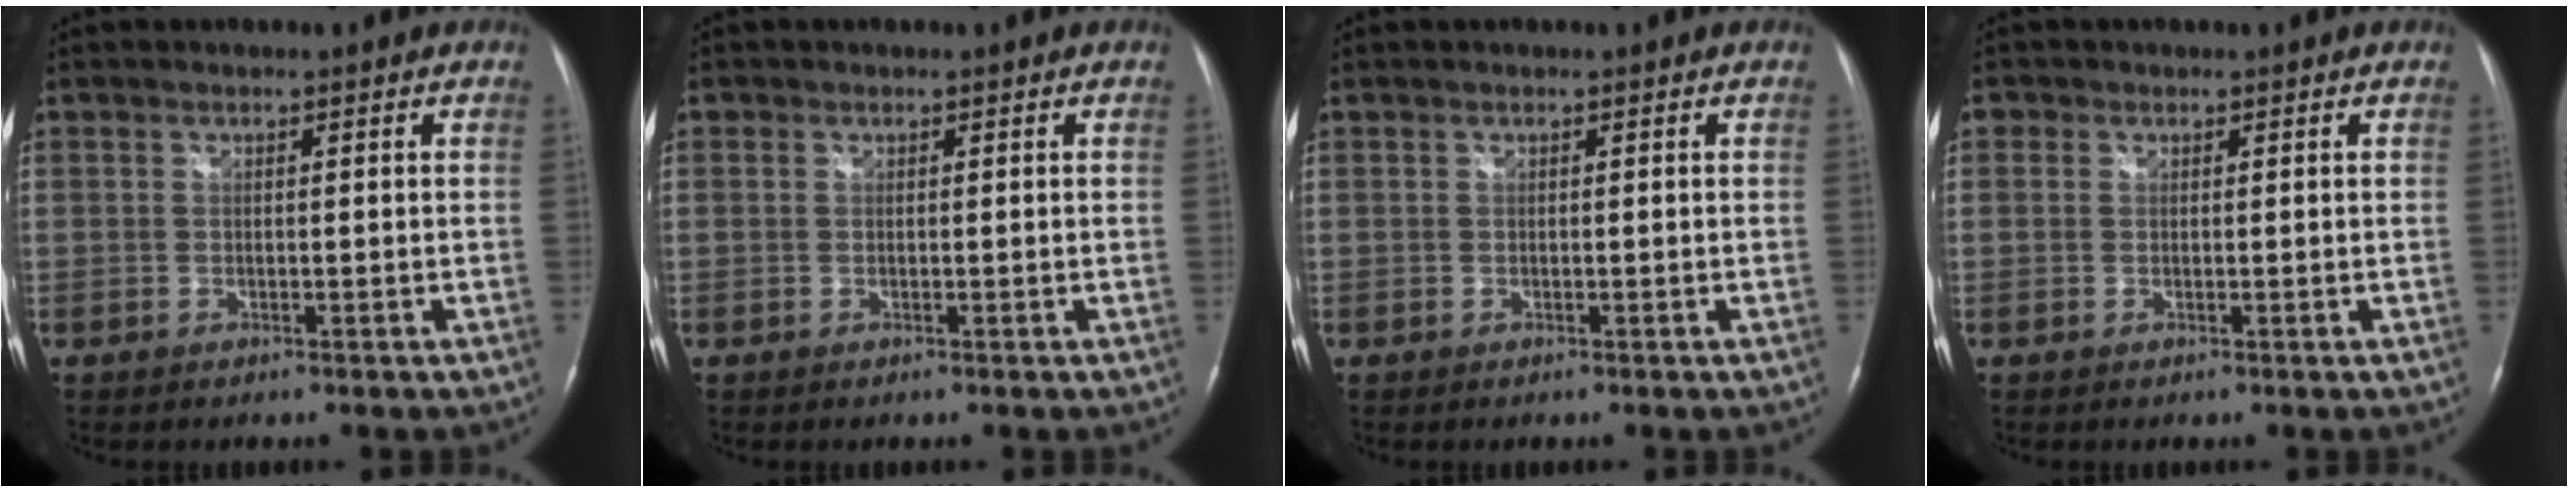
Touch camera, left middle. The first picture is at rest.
{"total": 0.0}
{"total": 0.0}
{"total": 1.0, "force": [0.5, 0.9, 0.2], "torque": [0.002, 0.002, 0.005]}